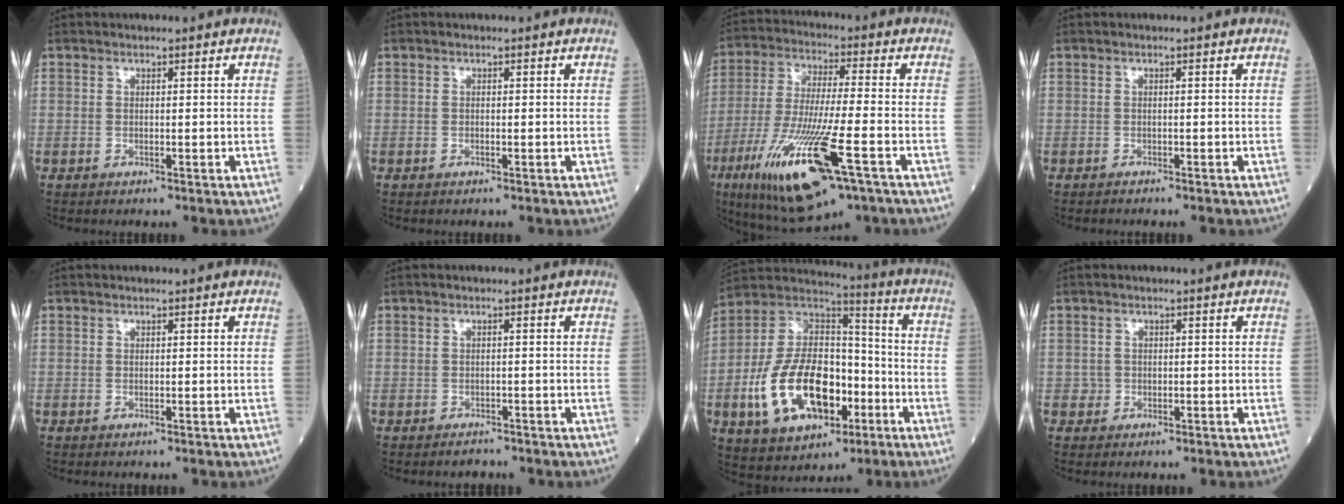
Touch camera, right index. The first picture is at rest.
{"total": 0.0}
{"total": 18.6, "force": [-8.5, 2.6, 16.3], "torque": [-0.342, -0.046, -0.150]}
{"total": 1.2, "force": [-1.1, 0.1, 0.4], "torque": [-0.007, -0.001, -0.015]}
{"total": 0.0}
{"total": 1.2, "force": [-1.1, 0.6, 0.0], "torque": [-0.005, 0.000, -0.019]}
{"total": 19.5, "force": [-6.0, 10.8, 15.1], "torque": [-0.309, 0.014, -0.101]}
{"total": 1.2, "force": [-0.2, 1.2, 0.1], "torque": [0.001, 0.004, -0.004]}